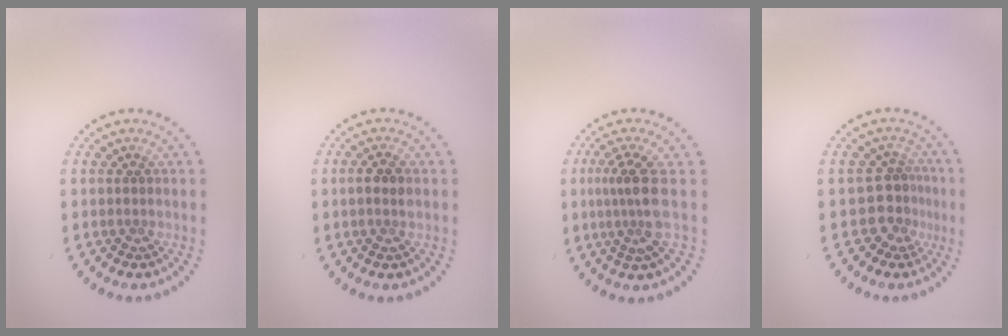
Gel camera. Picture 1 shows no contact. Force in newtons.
{"total": 1.7, "press": 1.6, "slide": 0.7}
{"total": 3.2, "press": 2.3, "slide": 2.2}
{"total": 2.8, "press": 2.0, "slide": 2.0}